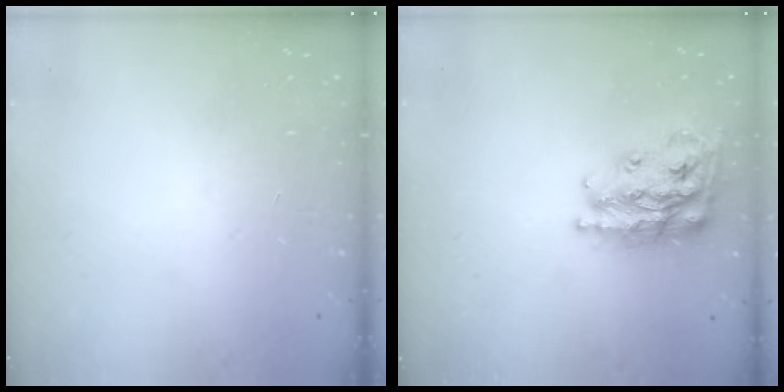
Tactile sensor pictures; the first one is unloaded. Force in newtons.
{"total": 22.0, "press": 21.9, "slide": 1.4}